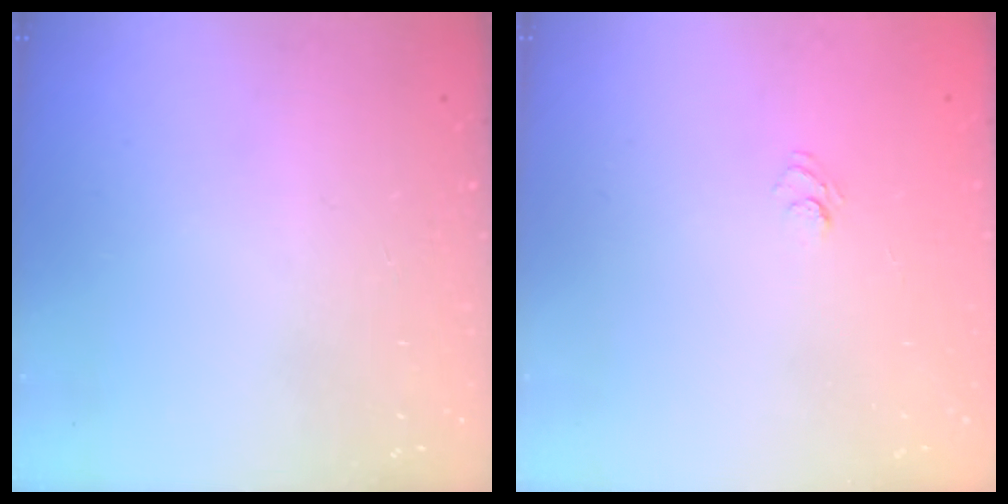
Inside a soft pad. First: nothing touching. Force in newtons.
{"total": 4.2, "press": 4.0, "slide": 1.2}